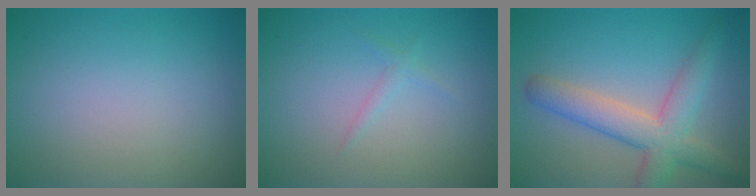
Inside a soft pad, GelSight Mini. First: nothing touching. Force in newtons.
{"total": 0.8, "press": 0.8, "slide": 0.0}
{"total": 5.5, "press": 5.5, "slide": 0.5}